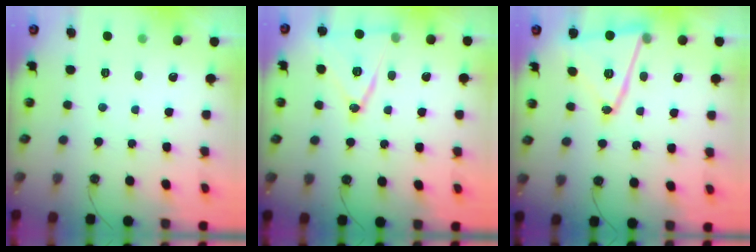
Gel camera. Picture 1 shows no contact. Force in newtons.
{"total": 15.7, "press": 15.3, "slide": 3.4}
{"total": 14.3, "press": 14.1, "slide": 2.4}